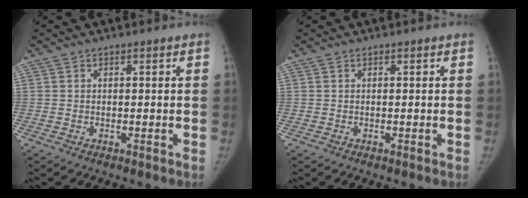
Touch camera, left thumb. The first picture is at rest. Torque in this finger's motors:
{"motor_torque": [0.02, 0.02, 0.20, -0.20, 0.00]}